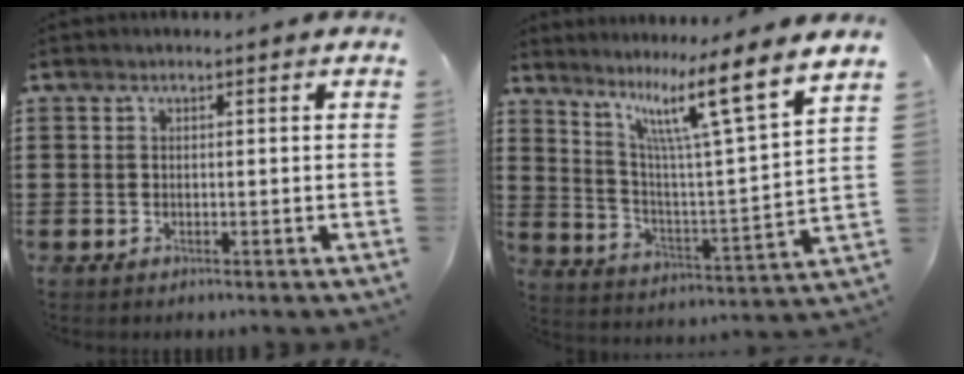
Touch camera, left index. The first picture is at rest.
{"total": 10.9, "force": [7.4, -0.1, 8.0], "torque": [-0.166, -0.053, 0.107]}